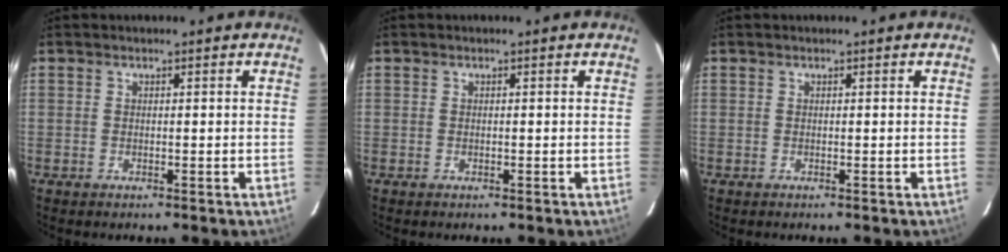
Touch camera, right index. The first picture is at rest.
{"total": 0.0}
{"total": 0.0}